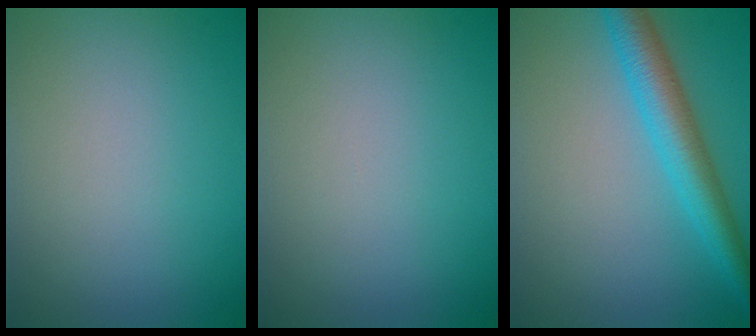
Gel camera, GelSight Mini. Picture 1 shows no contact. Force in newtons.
{"total": 0.0}
{"total": 5.2, "press": 5.2, "slide": 0.1}